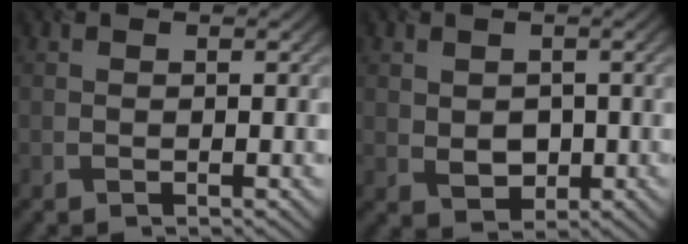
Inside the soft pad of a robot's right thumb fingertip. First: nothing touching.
{"total": 3.0, "force": [0.3, 2.4, 1.8], "torque": [-0.041, -0.008, 0.009]}